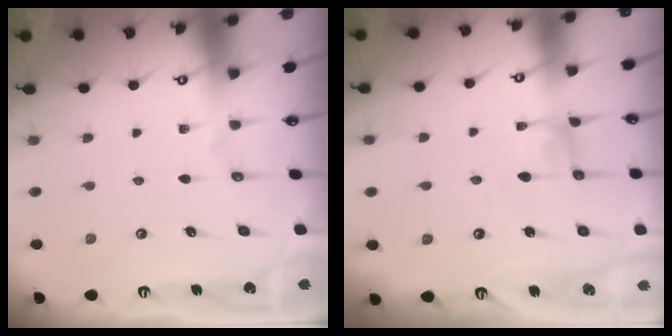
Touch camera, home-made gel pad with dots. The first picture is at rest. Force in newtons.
{"total": 2.2, "press": 2.2, "slide": 0.1}